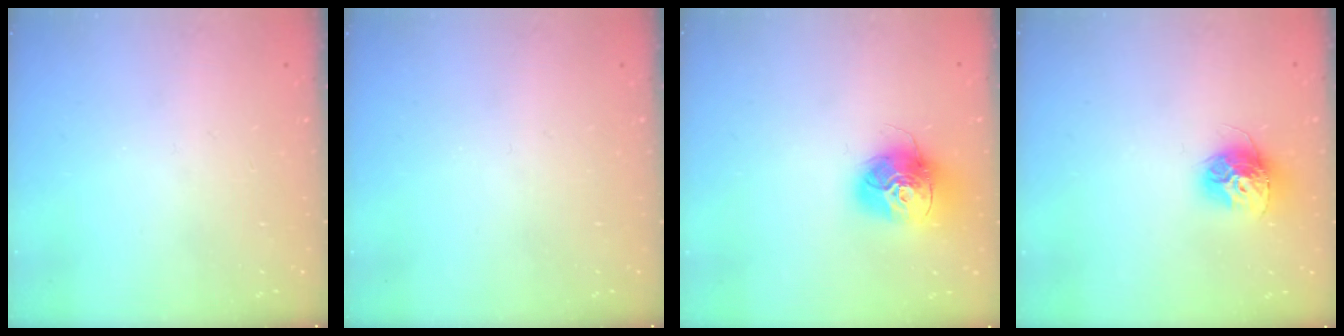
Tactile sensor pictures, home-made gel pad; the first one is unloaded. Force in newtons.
{"total": 0.0}
{"total": 15.7, "press": 15.6, "slide": 1.6}
{"total": 12.2, "press": 12.1, "slide": 1.0}